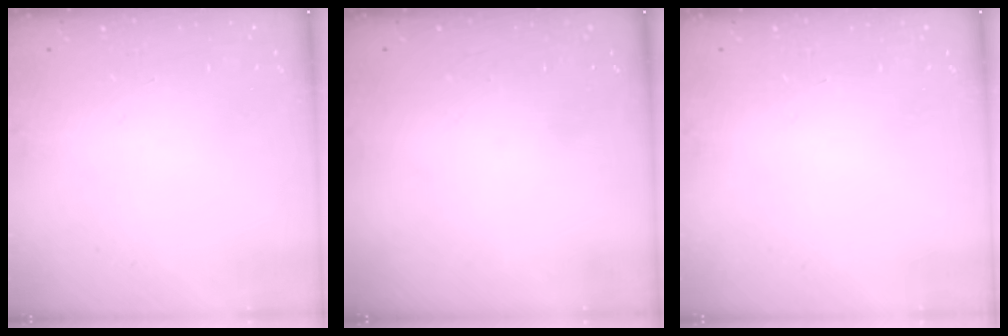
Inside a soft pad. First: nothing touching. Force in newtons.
{"total": 0.0}
{"total": 0.0}